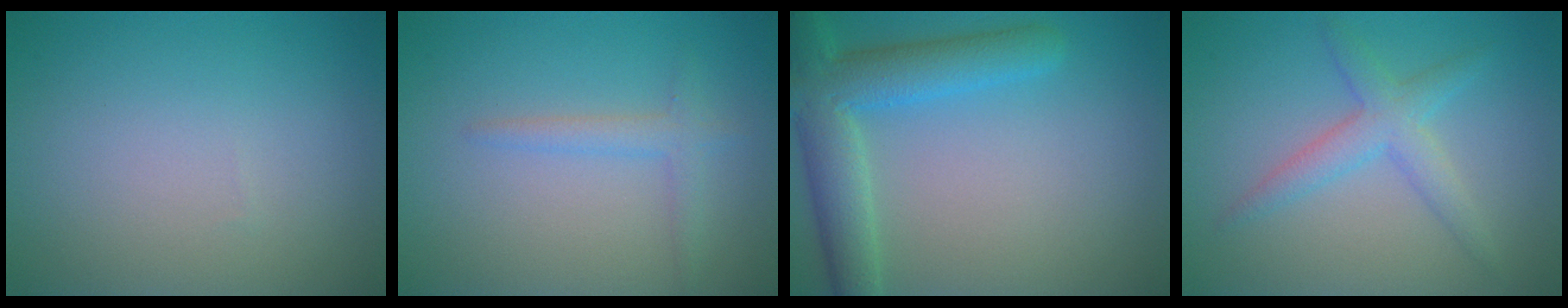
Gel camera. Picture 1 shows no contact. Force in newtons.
{"total": 1.7, "press": 1.7, "slide": 0.1}
{"total": 6.3, "press": 6.3, "slide": 0.3}
{"total": 2.9, "press": 2.9, "slide": 0.1}